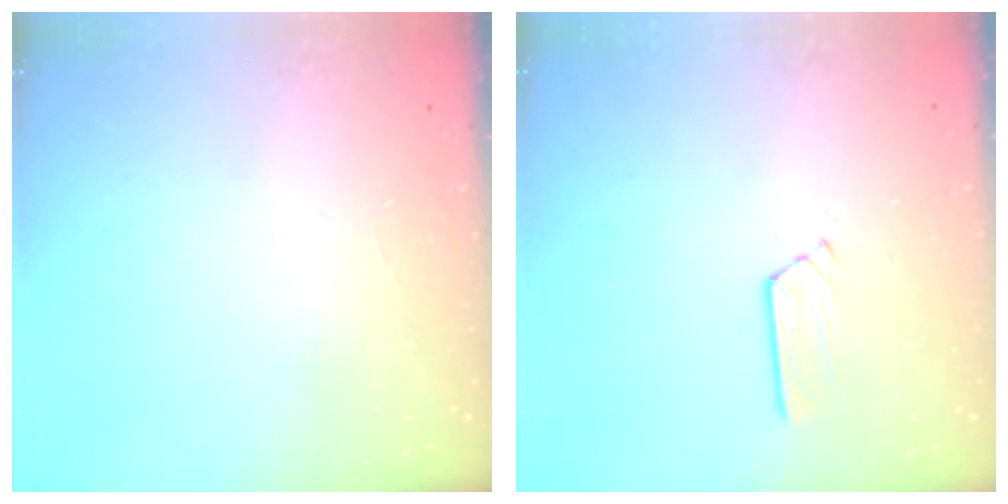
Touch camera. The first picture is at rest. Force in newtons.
{"total": 2.4, "press": 2.4, "slide": 0.1}